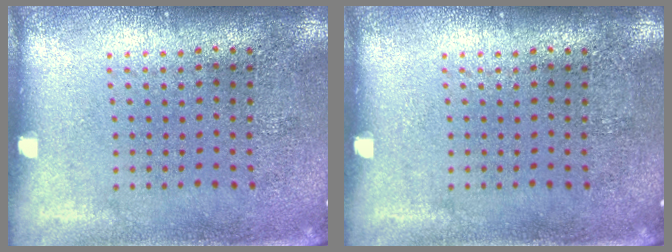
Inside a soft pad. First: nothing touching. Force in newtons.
{"total": 0.0}